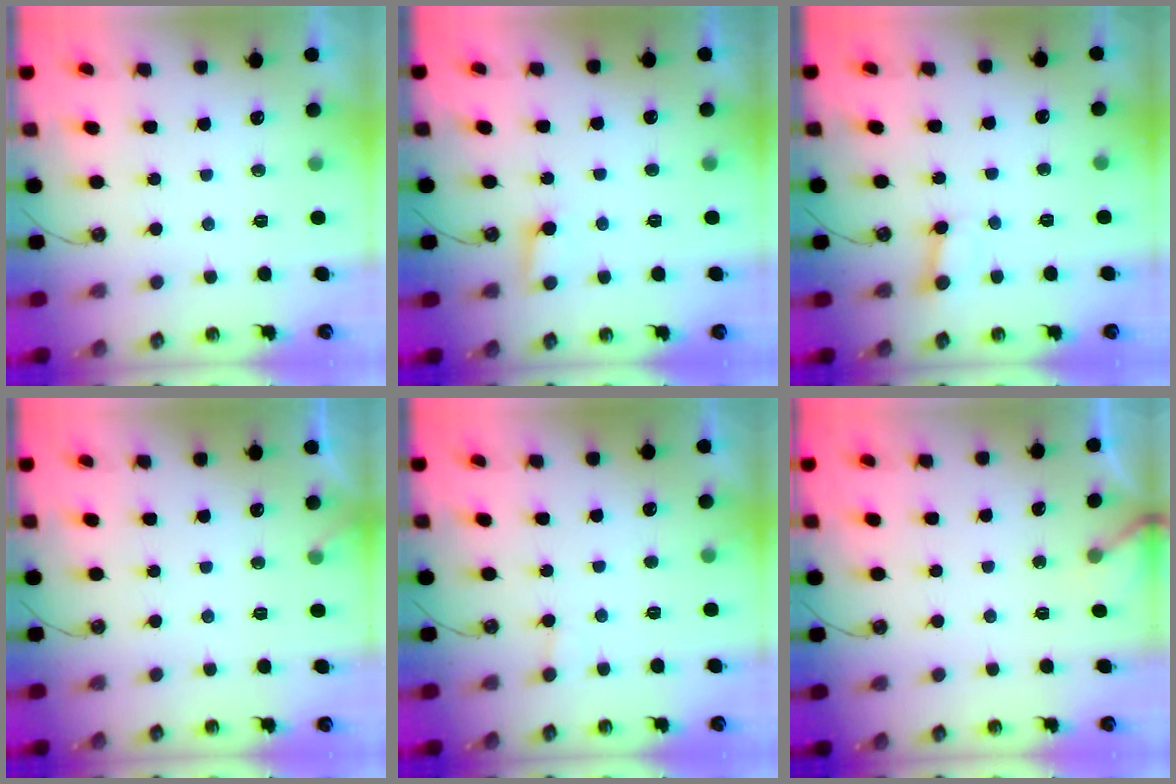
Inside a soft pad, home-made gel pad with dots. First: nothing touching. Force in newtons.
{"total": 5.8, "press": 5.8, "slide": 0.5}
{"total": 2.6, "press": 2.5, "slide": 0.4}
{"total": 2.4, "press": 2.4, "slide": 0.2}
{"total": 4.8, "press": 4.7, "slide": 0.8}
{"total": 3.0, "press": 3.0, "slide": 0.3}